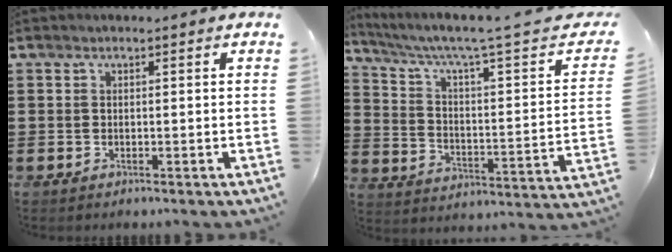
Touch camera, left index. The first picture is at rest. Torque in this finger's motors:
{"motor_torque": [2.14, 0.00, 0.18, 0.07]}